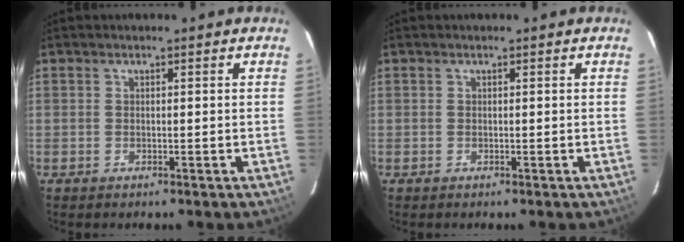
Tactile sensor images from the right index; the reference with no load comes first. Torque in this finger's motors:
{"motor_torque": [0.00, 0.00, 0.00, 0.01]}